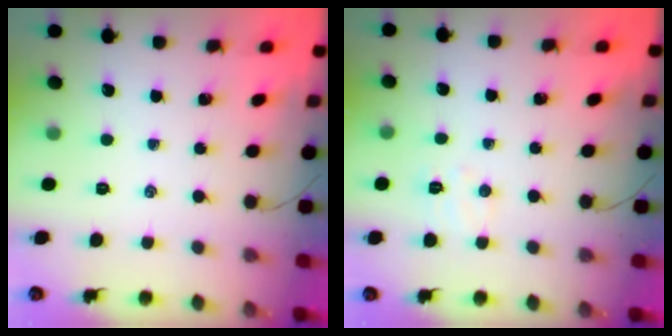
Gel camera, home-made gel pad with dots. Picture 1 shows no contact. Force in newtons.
{"total": 4.5, "press": 4.4, "slide": 1.0}